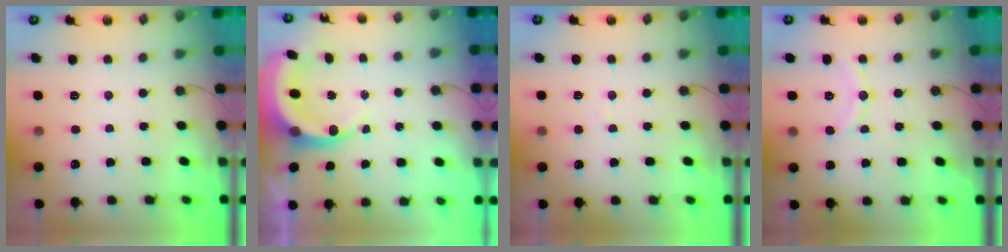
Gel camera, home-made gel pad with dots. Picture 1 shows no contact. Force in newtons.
{"total": 8.1, "press": 7.9, "slide": 1.8}
{"total": 3.8, "press": 3.8, "slide": 0.4}
{"total": 8.1, "press": 8.1, "slide": 0.9}